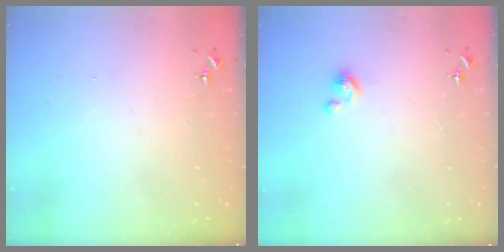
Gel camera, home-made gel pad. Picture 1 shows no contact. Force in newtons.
{"total": 2.4, "press": 2.4, "slide": 0.2}